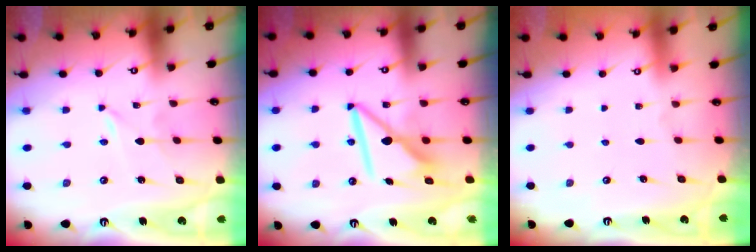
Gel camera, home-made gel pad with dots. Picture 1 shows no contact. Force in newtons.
{"total": 10.2, "press": 10.1, "slide": 1.1}
{"total": 0.0}